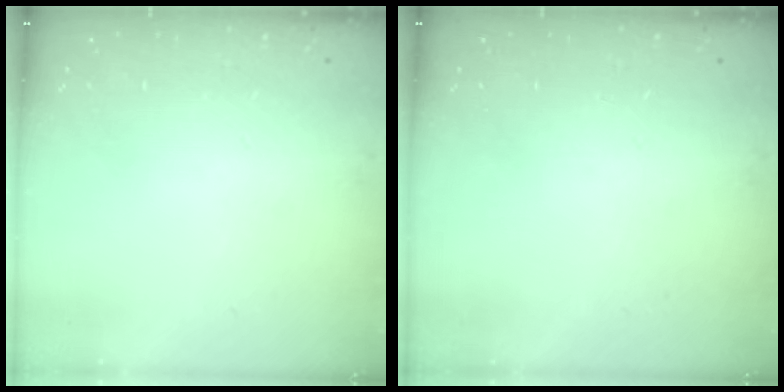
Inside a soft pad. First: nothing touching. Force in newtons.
{"total": 0.0}